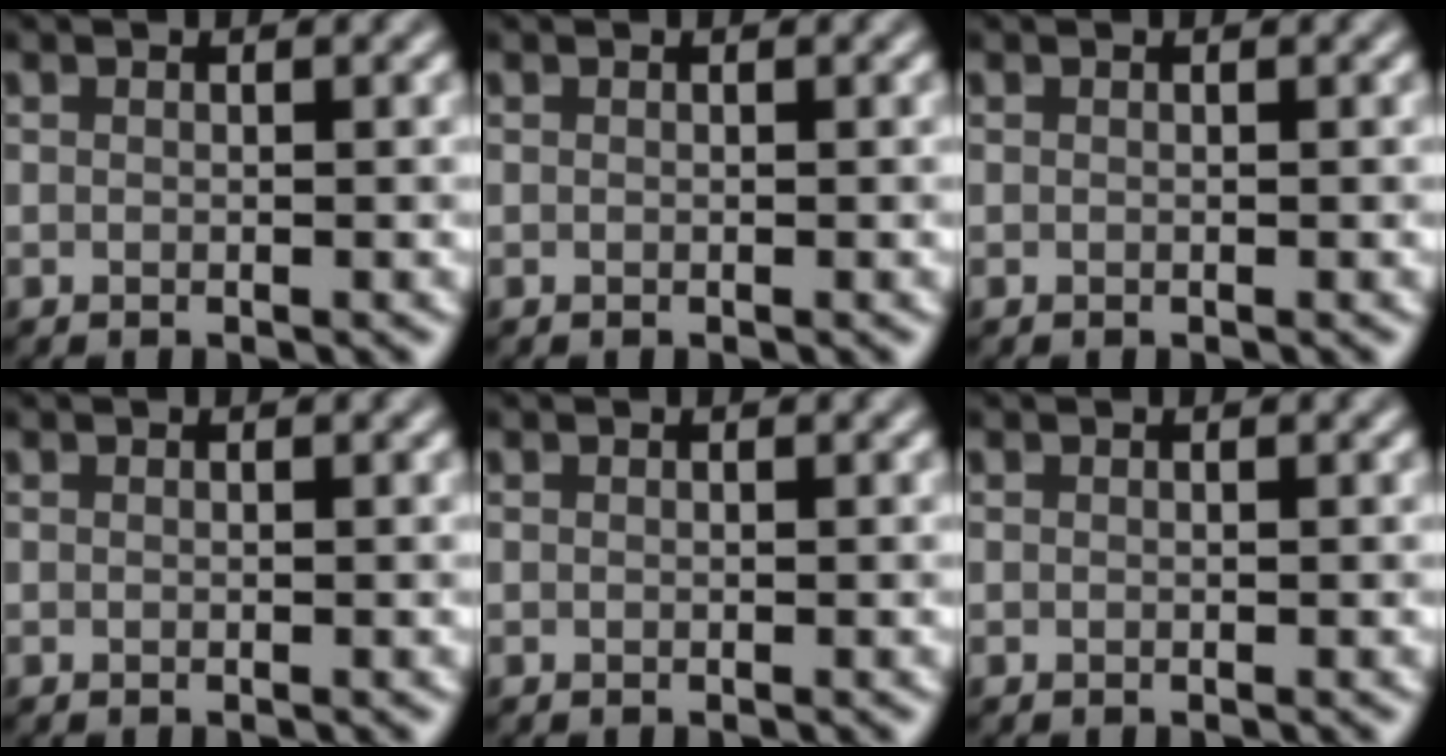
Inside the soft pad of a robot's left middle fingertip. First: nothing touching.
{"total": 0.0}
{"total": 0.0}
{"total": 0.0}
{"total": 0.0}
{"total": 0.0}